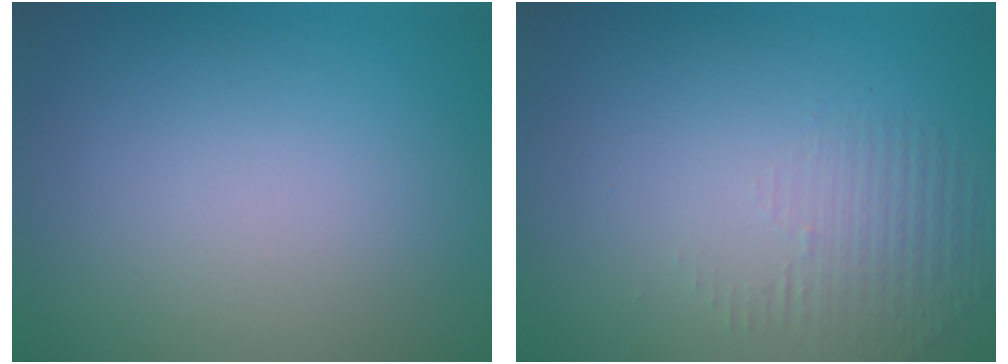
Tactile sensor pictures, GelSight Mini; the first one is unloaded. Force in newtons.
{"total": 1.4, "press": 0.3, "slide": 1.4}